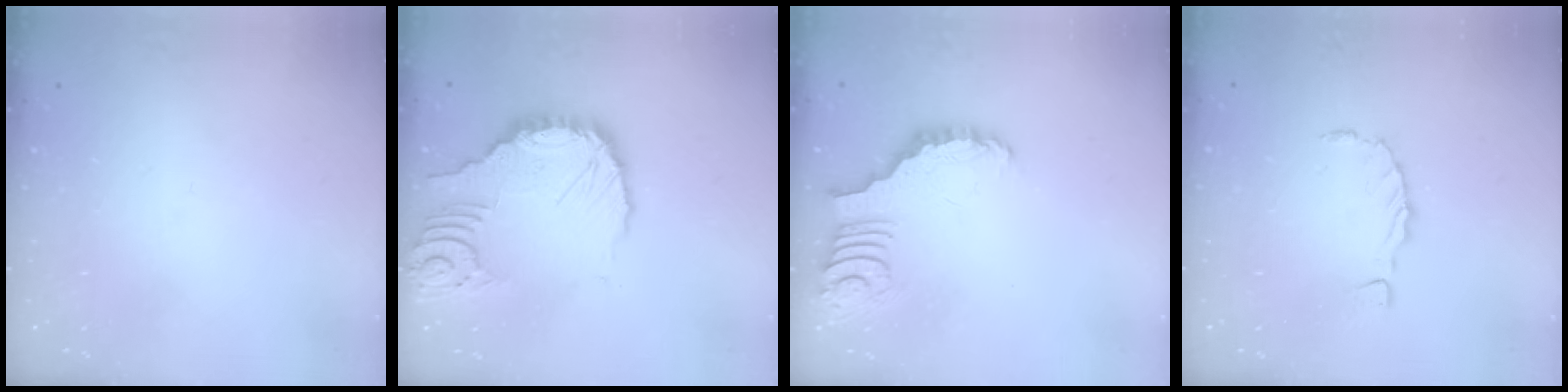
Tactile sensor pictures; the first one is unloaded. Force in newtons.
{"total": 12.6, "press": 12.5, "slide": 1.6}
{"total": 3.4, "press": 3.4, "slide": 0.5}
{"total": 0.0}